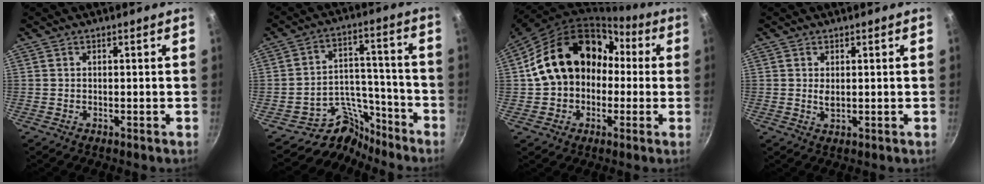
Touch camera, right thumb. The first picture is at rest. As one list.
[{"total": 10.9, "force": [-9.2, 5.8, 0.7], "torque": [0.046, 0.111, -0.155]}, {"total": 20.0, "force": [1.3, 15.7, 12.2], "torque": [-0.177, 0.070, 0.024]}, {"total": 1.6, "force": [0.4, 0.8, 1.4], "torque": [-0.026, -0.003, 0.008]}]